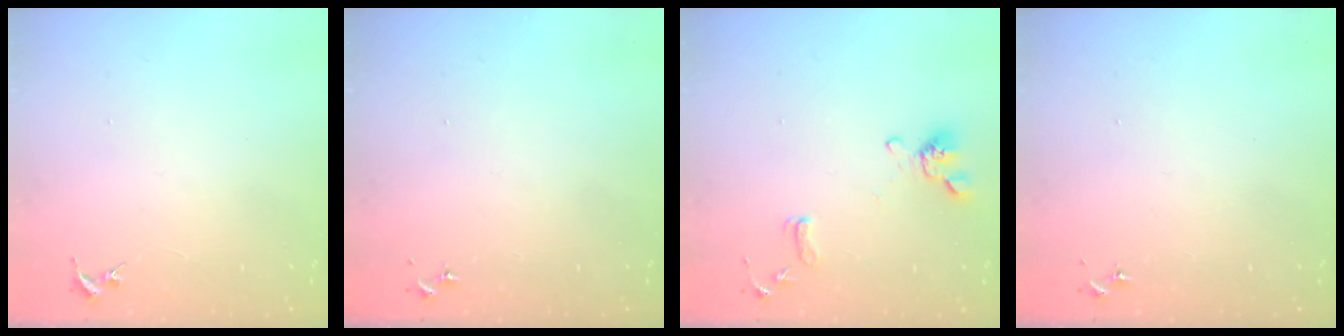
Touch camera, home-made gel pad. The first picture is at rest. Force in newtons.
{"total": 0.0}
{"total": 11.5, "press": 11.3, "slide": 1.8}
{"total": 0.0}